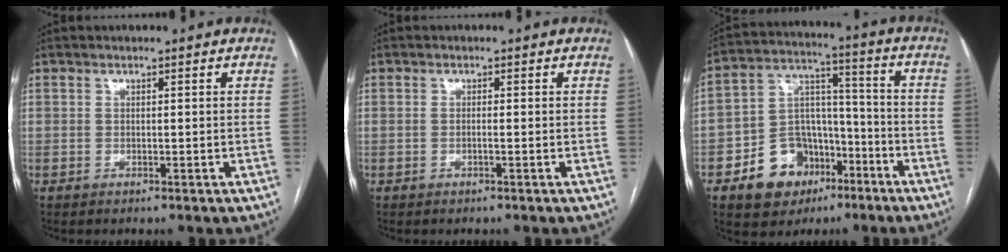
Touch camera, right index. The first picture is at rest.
{"total": 0.6, "force": [-0.2, 0.0, 0.5], "torque": [-0.009, 0.001, -0.003]}
{"total": 13.2, "force": [-6.9, 9.6, 5.8], "torque": [-0.102, 0.038, -0.105]}